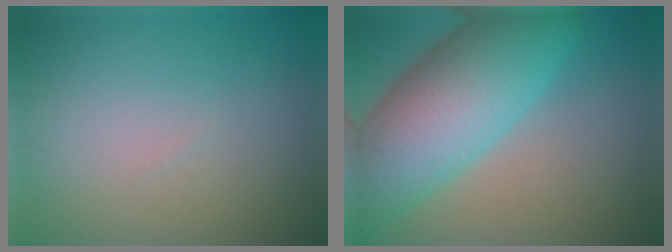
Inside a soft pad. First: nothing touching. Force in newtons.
{"total": 12.3, "press": 12.3, "slide": 0.5}